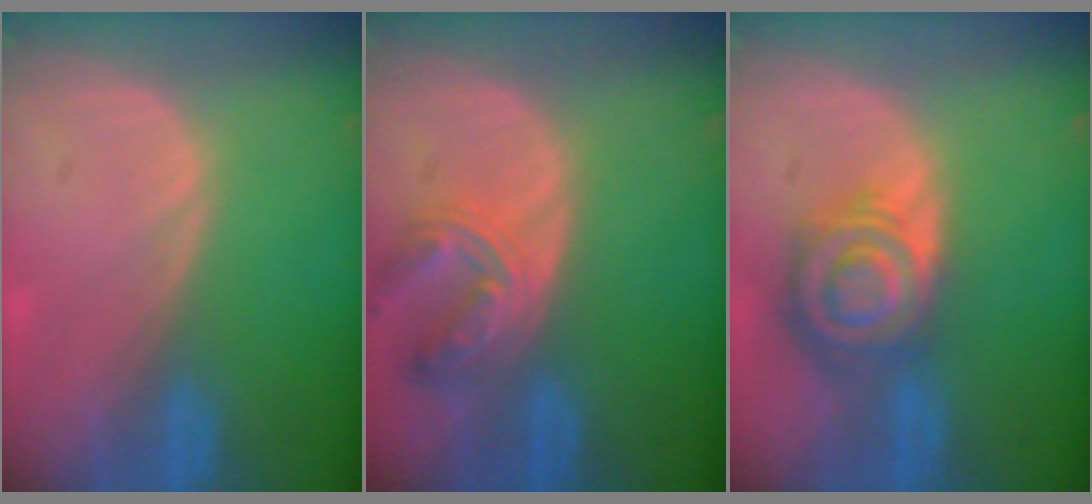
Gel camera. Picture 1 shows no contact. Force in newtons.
{"total": 6.8, "press": 6.3, "slide": 2.5}
{"total": 8.5, "press": 7.4, "slide": 4.2}